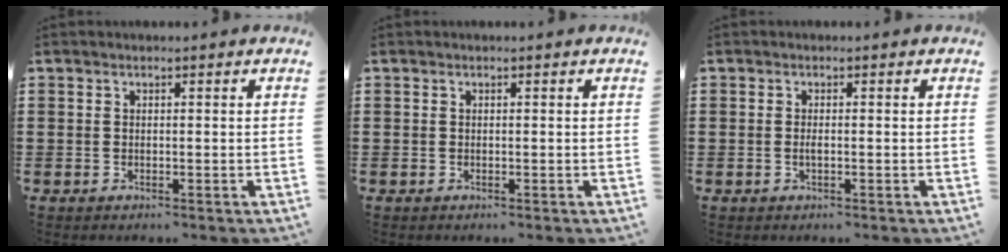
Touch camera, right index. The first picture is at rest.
{"total": 0.0}
{"total": 1.0, "force": [-0.2, 0.3, 1.0], "torque": [-0.019, -0.002, -0.003]}